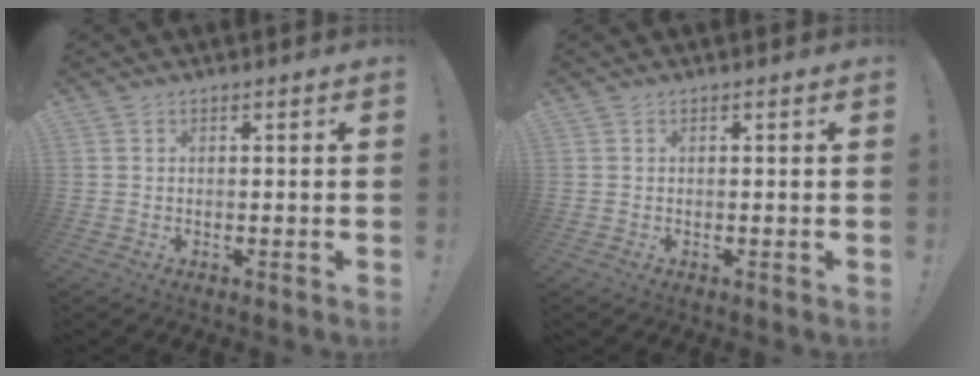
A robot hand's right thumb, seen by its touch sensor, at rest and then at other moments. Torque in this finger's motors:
{"motor_torque": [-0.01, 0.01, 0.00, 0.00, 0.00]}